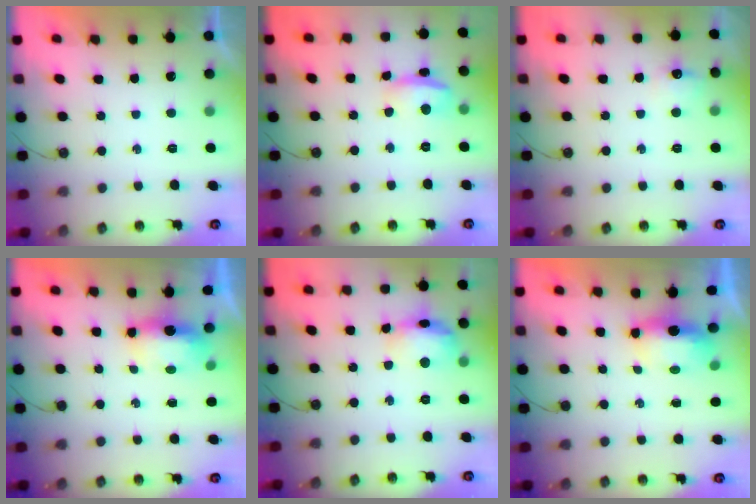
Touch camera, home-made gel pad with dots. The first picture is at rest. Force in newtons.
{"total": 13.9, "press": 7.3, "slide": 11.9}
{"total": 7.2, "press": 7.1, "slide": 0.9}
{"total": 6.3, "press": 6.2, "slide": 1.0}
{"total": 13.7, "press": 13.6, "slide": 1.2}
{"total": 5.9, "press": 5.8, "slide": 1.1}